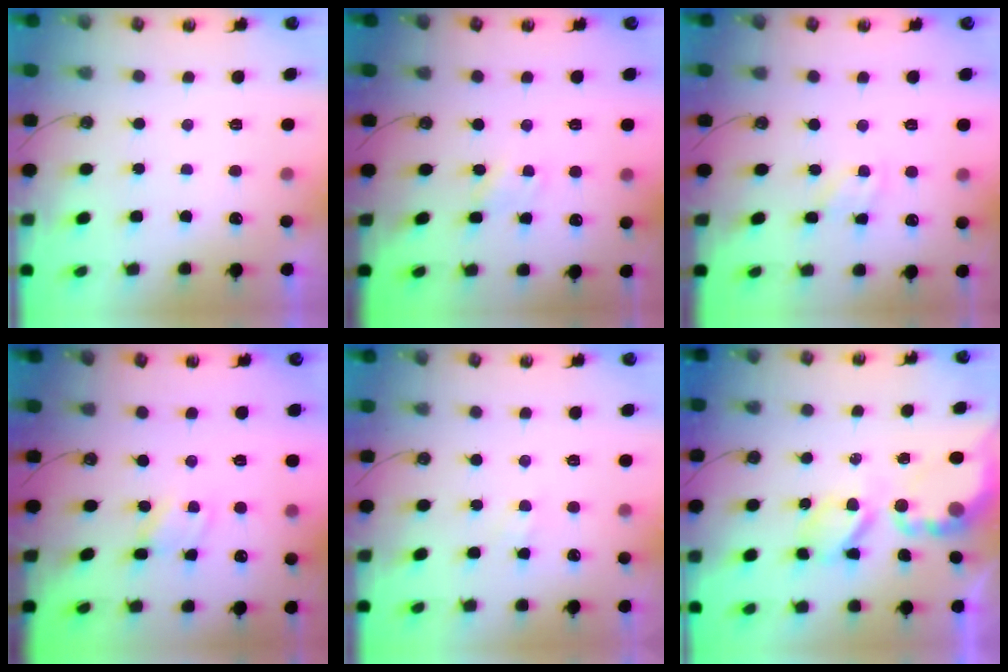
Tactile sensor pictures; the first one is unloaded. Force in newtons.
{"total": 2.7, "press": 2.7, "slide": 0.4}
{"total": 2.6, "press": 2.6, "slide": 0.4}
{"total": 1.6, "press": 1.6, "slide": 0.2}
{"total": 4.5, "press": 4.5, "slide": 0.5}
{"total": 7.9, "press": 7.9, "slide": 0.5}